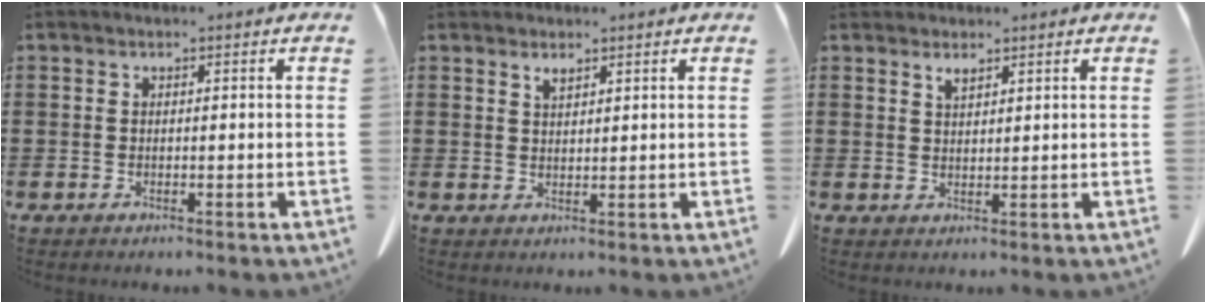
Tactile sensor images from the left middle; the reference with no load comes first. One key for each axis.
{"total": 1.5, "fx": 1.4, "fy": 0.3, "fz": 0.6, "tx": -0.014, "ty": -0.001, "tz": 0.027}
{"total": 1.7, "fx": 1.6, "fy": 0.4, "fz": 0.7, "tx": -0.008, "ty": -0.004, "tz": 0.028}